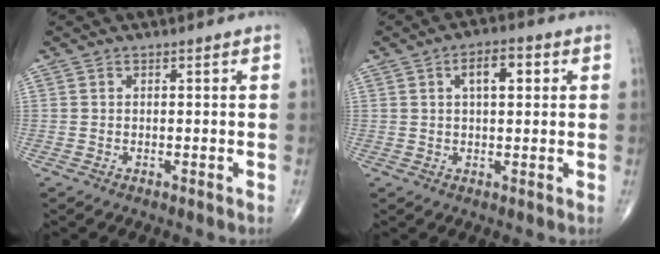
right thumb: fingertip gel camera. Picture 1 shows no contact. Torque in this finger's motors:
{"motor_torque": [0.13, 2.27, 0.71, 0.19, 0.22]}